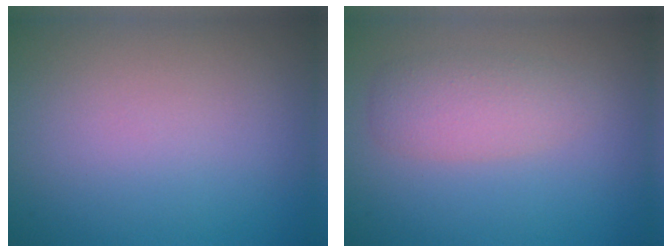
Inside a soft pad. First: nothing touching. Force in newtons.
{"total": 2.8, "press": 2.8, "slide": 0.2}